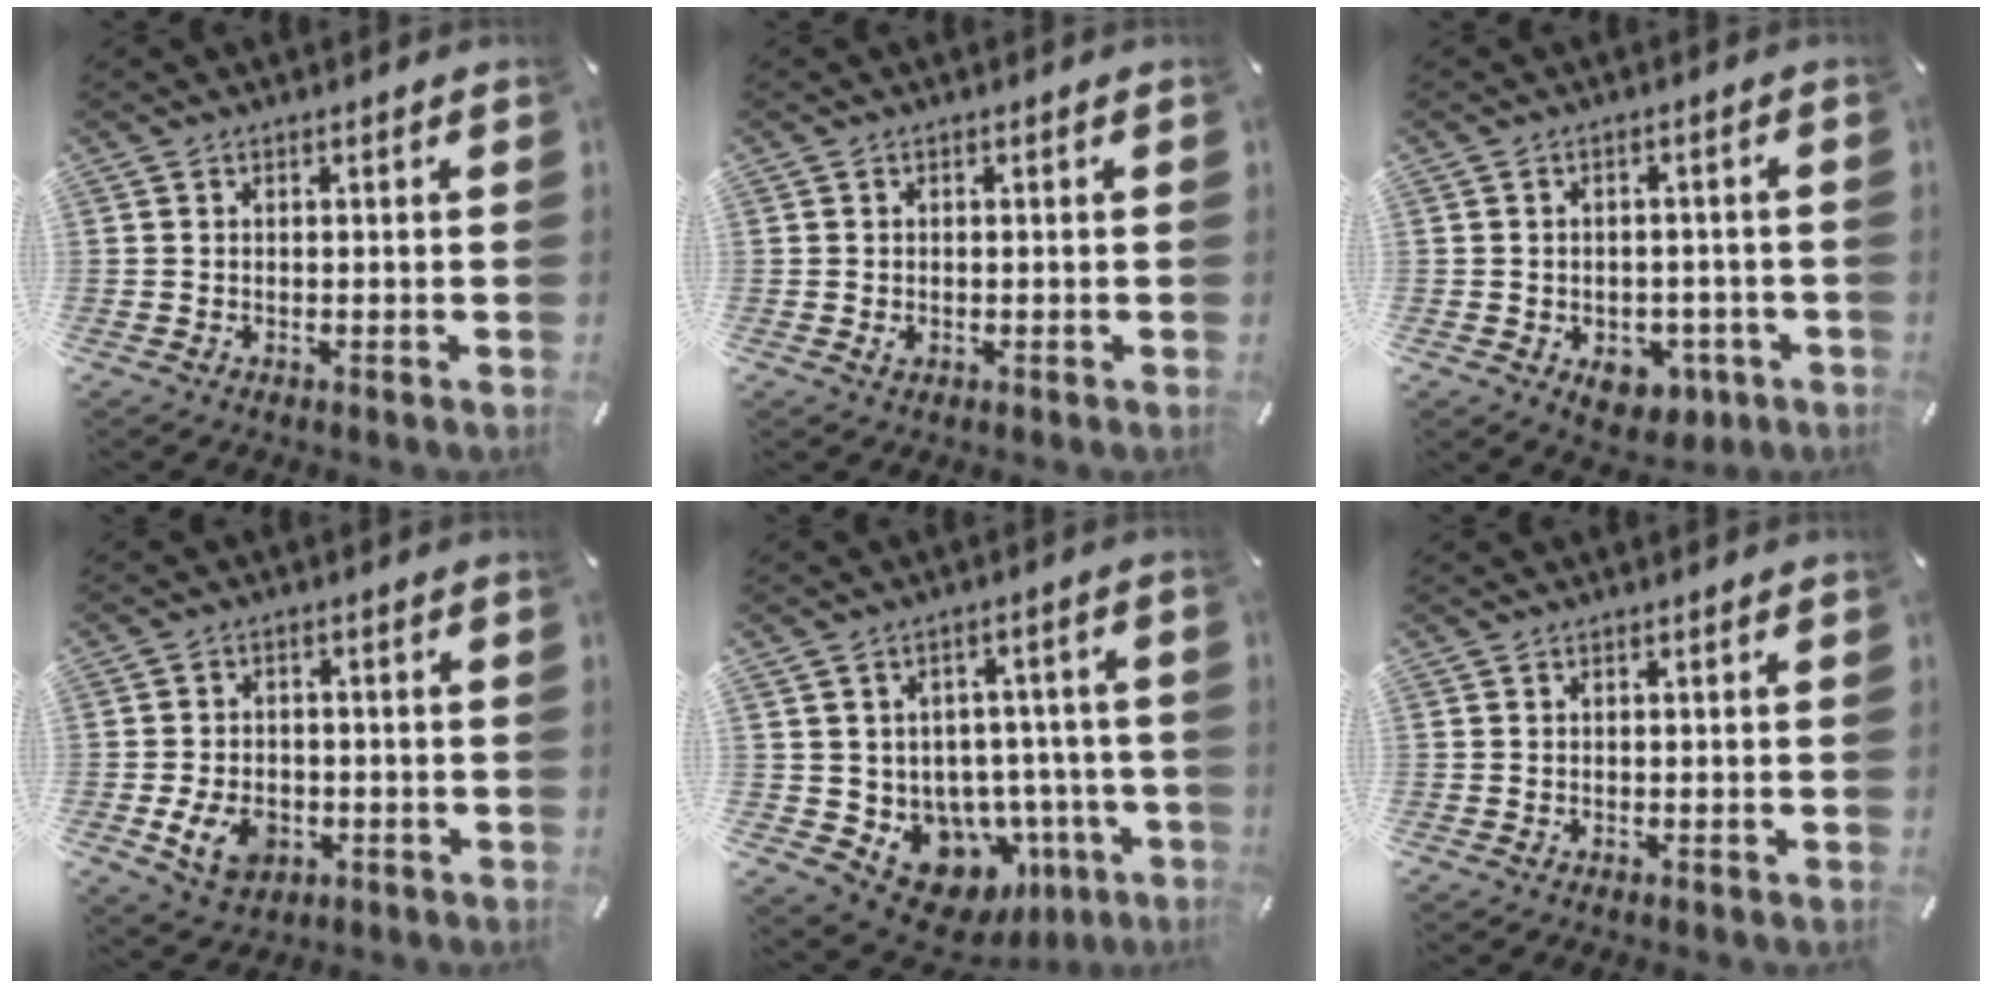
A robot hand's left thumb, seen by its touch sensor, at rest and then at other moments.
{"total": 1.1, "force": [-0.1, 0.9, 0.7], "torque": [-0.005, -0.001, -0.005]}
{"total": 6.9, "force": [-2.4, 5.3, 3.7], "torque": [-0.033, 0.013, -0.037]}
{"total": 8.1, "force": [-2.4, 6.1, 4.7], "torque": [-0.100, 0.007, -0.042]}
{"total": 11.8, "force": [-4.7, 9.5, 5.2], "torque": [-0.060, 0.008, -0.062]}
{"total": 0.0}